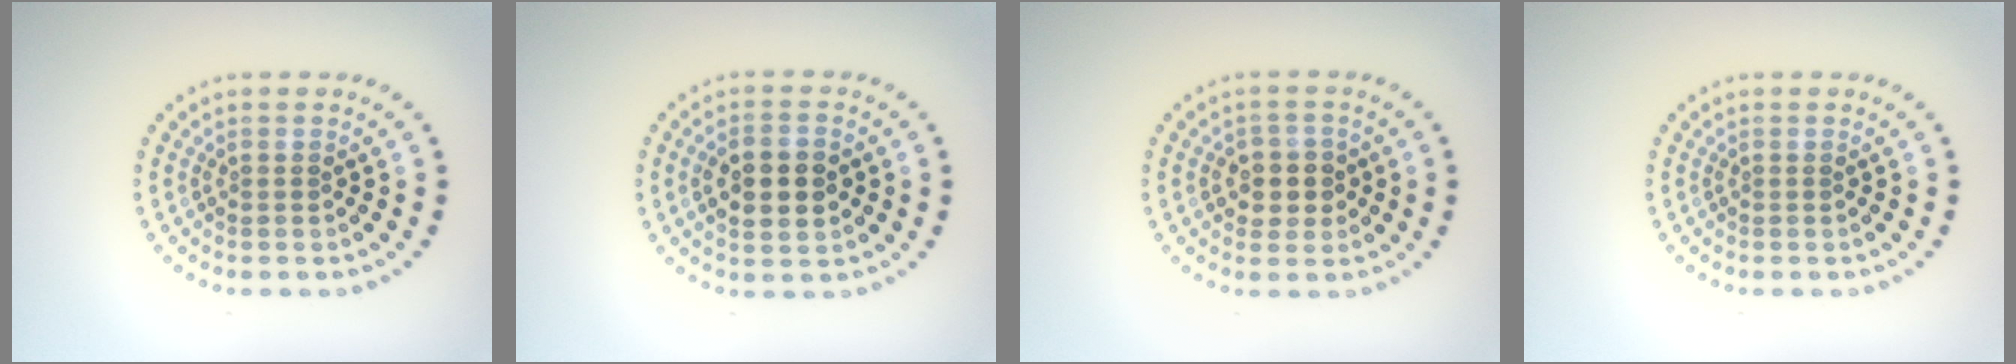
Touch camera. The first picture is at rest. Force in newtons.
{"total": 4.6, "press": 4.6, "slide": 0.2}
{"total": 3.0, "press": 2.8, "slide": 0.8}
{"total": 0.0}